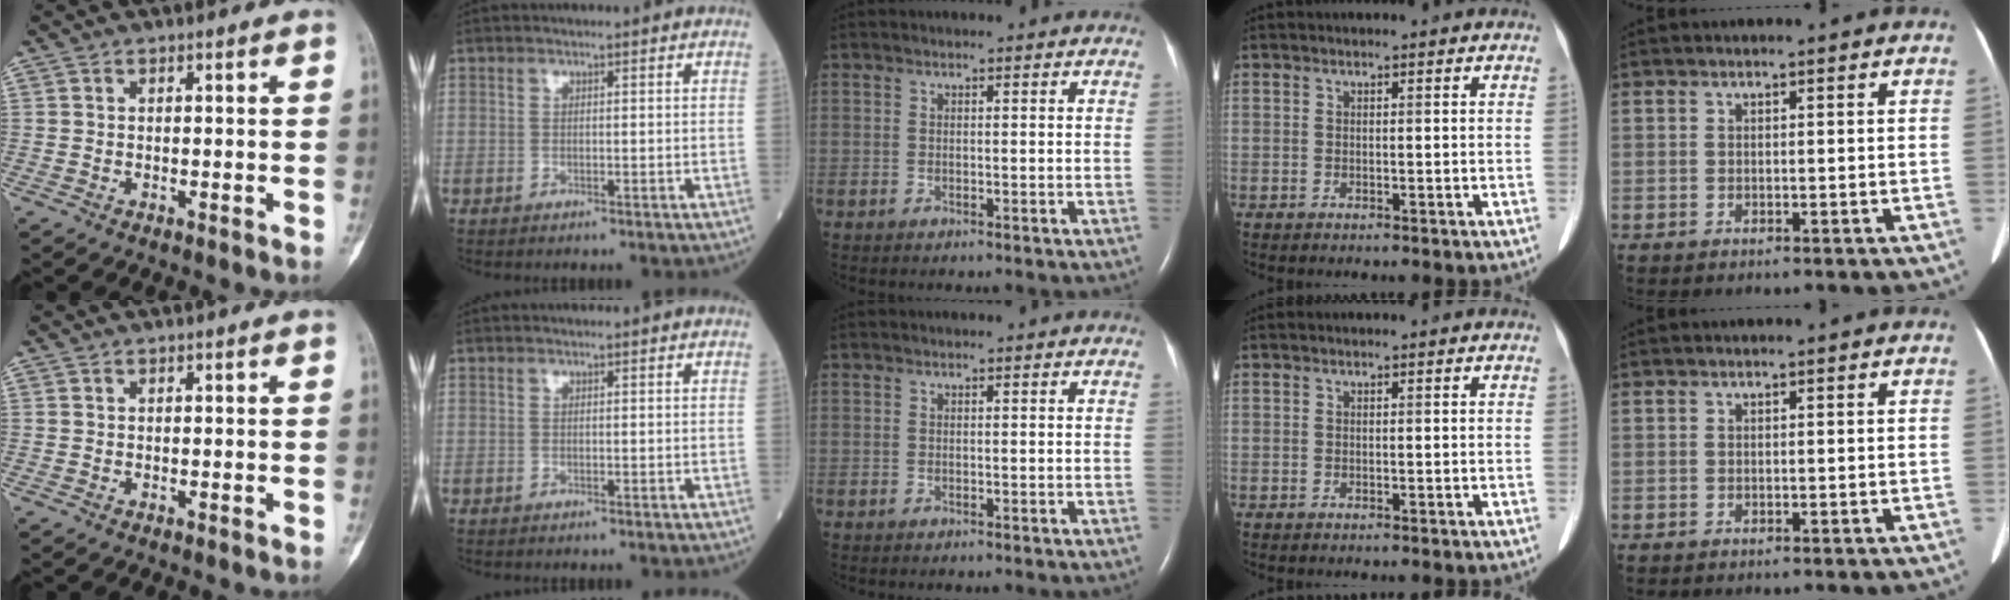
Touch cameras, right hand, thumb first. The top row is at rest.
{}